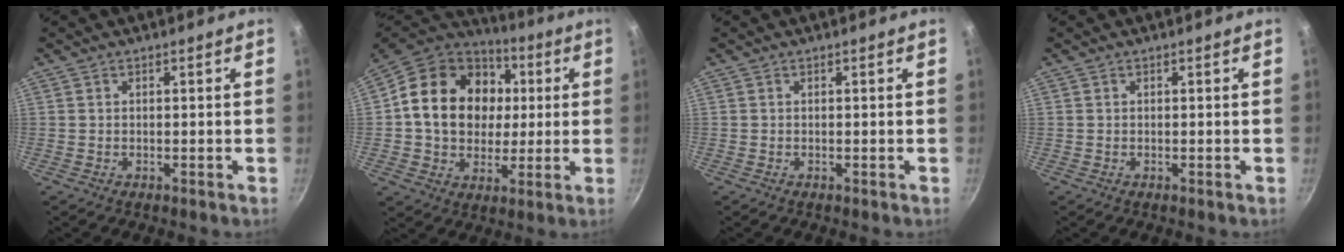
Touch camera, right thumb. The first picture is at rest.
{"total": 21.9, "force": [2.9, 17.4, 13.0], "torque": [-0.206, 0.022, 0.046]}
{"total": 0.0}
{"total": 0.0}